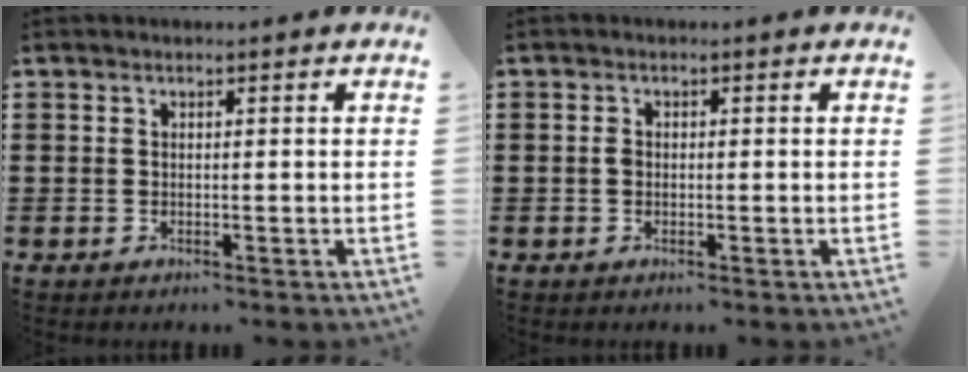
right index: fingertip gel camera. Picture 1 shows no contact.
{"total": 1.0, "force": [-0.2, 0.7, 0.7], "torque": [-0.017, 0.003, -0.005]}